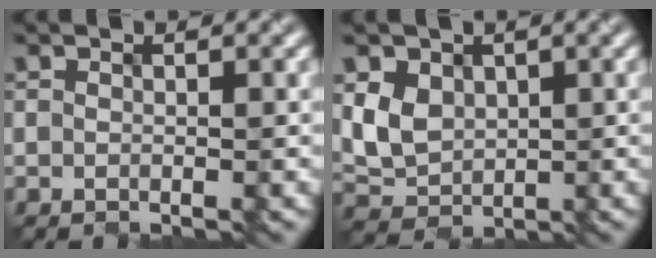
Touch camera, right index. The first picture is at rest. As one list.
[{"total": 4.0, "force": [0.6, 3.2, 2.2], "torque": [-0.050, 0.000, 0.010]}]